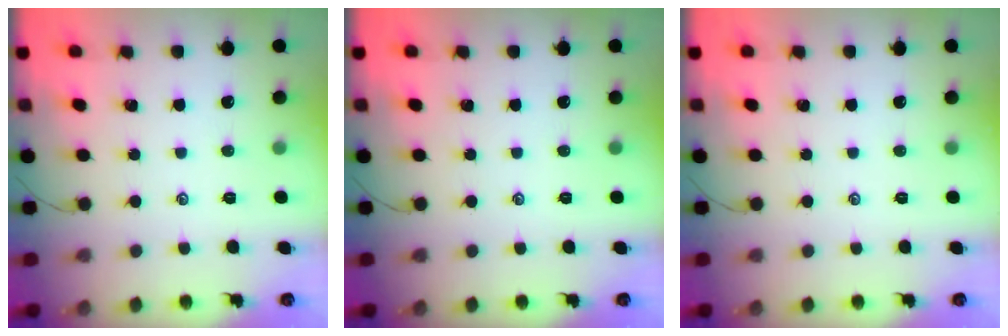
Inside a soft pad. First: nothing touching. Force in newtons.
{"total": 0.0}
{"total": 0.0}